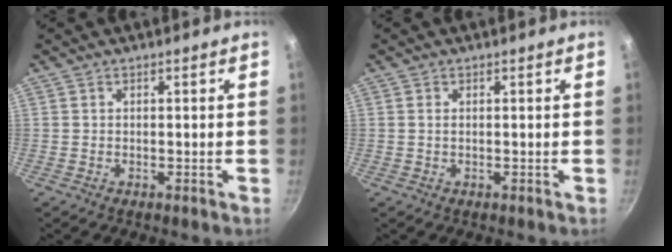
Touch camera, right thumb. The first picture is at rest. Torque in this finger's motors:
{"motor_torque": [-0.57, 0.47, 0.32, 0.23, 0.01]}